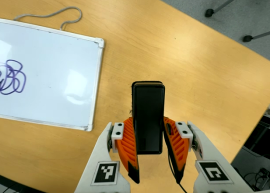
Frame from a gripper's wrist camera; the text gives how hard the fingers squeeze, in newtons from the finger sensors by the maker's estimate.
{"total": 4.8, "left": 3.4, "right": 6.2}